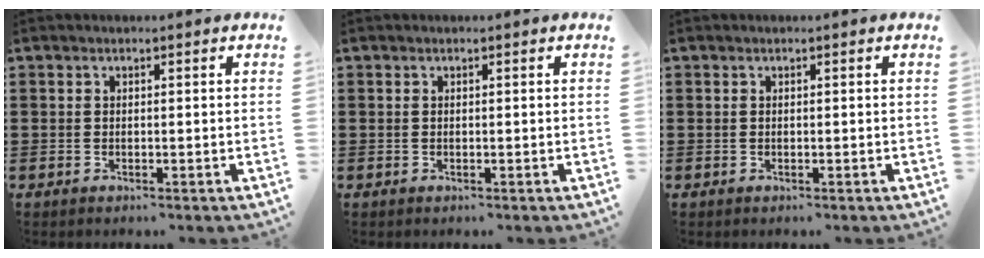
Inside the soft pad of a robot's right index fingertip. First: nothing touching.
{"total": 0.0}
{"total": 0.0}